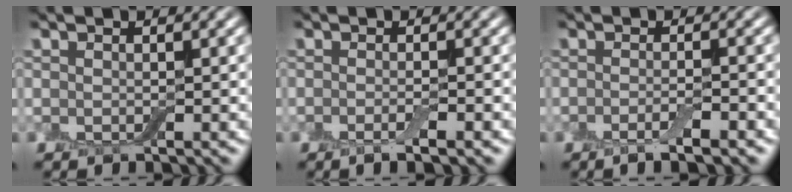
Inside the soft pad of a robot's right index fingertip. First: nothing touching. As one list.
[{"total": 2.1, "force": [-0.9, 0.4, 1.9], "torque": [-0.027, -0.005, -0.017]}, {"total": 2.6, "force": [-1.3, 0.5, 2.2], "torque": [-0.034, -0.003, -0.026]}]